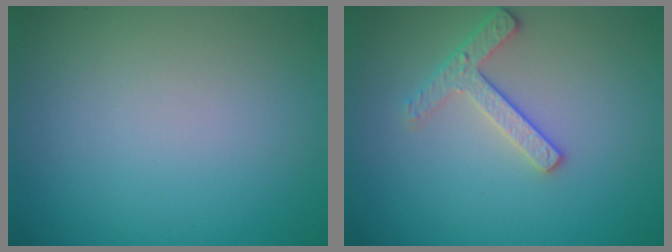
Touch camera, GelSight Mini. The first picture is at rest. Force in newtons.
{"total": 2.4, "press": 2.3, "slide": 0.8}